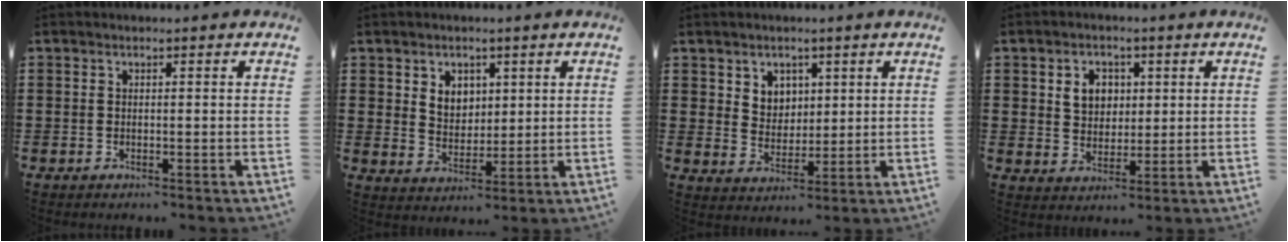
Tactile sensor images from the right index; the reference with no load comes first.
{"total": 4.2, "force": [2.0, 3.4, 1.3], "torque": [-0.033, 0.010, 0.035]}
{"total": 4.5, "force": [2.7, 3.6, 0.6], "torque": [-0.022, 0.004, 0.047]}
{"total": 4.8, "force": [1.4, 3.9, 2.3], "torque": [-0.051, 0.011, 0.021]}